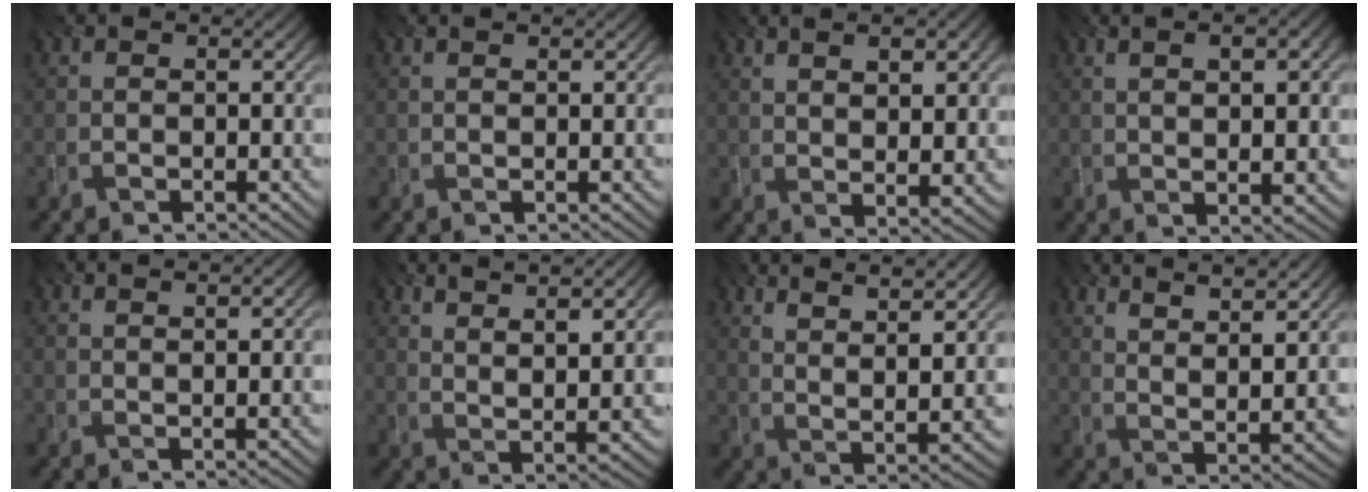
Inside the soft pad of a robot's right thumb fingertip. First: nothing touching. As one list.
[{"total": 0.7, "force": [0.6, -0.2, 0.4], "torque": [-0.009, -0.001, 0.013]}, {"total": 6.2, "force": [2.9, 1.7, 5.2], "torque": [-0.078, -0.002, 0.049]}, {"total": 5.8, "force": [1.7, 1.5, 5.4], "torque": [-0.078, 0.006, 0.025]}, {"total": 2.7, "force": [2.2, 0.0, 1.6], "torque": [-0.020, -0.001, 0.036]}, {"total": 9.4, "force": [6.5, 1.7, 6.5], "torque": [-0.094, 0.005, 0.088]}, {"total": 11.7, "force": [8.1, 2.4, 8.1], "torque": [-0.134, 0.009, 0.113]}, {"total": 11.7, "force": [8.2, 2.4, 7.9], "torque": [-0.128, 0.007, 0.113]}]